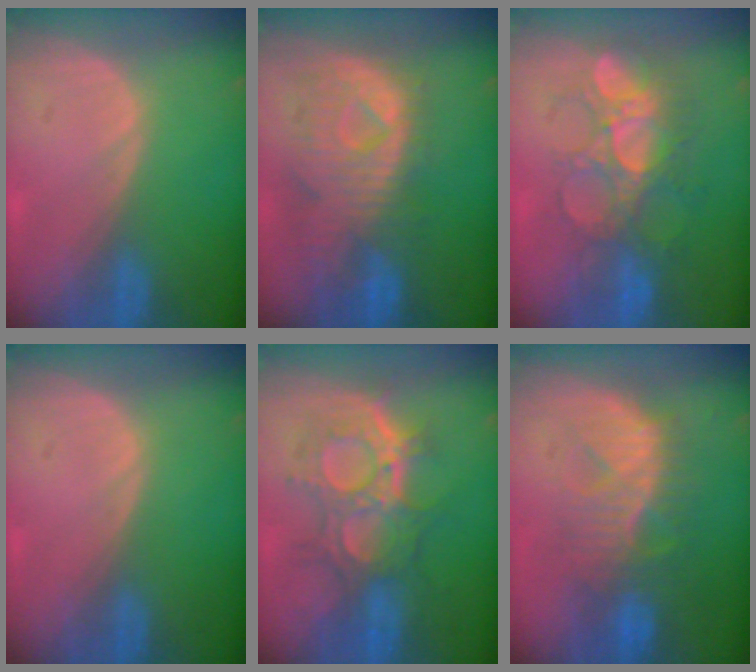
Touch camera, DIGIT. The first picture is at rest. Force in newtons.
{"total": 11.0, "press": 9.7, "slide": 5.3}
{"total": 9.1, "press": 8.7, "slide": 2.6}
{"total": 0.0}
{"total": 9.5, "press": 9.3, "slide": 2.0}
{"total": 9.3, "press": 8.8, "slide": 3.0}